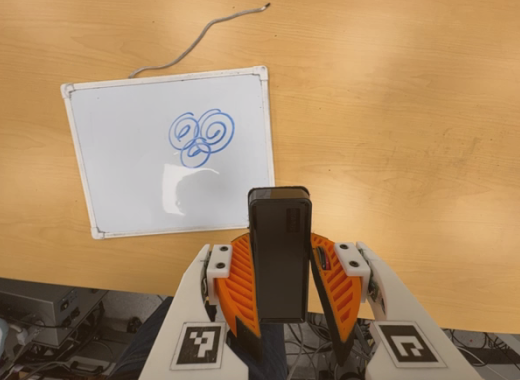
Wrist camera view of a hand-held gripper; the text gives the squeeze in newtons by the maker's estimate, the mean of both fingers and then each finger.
{"total": 6.7, "left": 6.2, "right": 7.3}